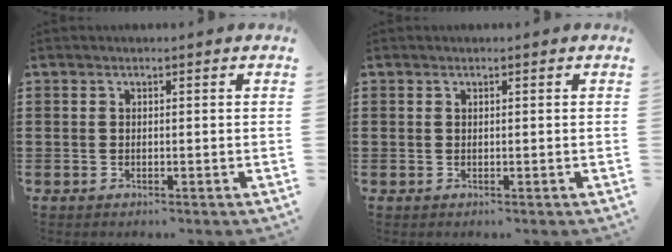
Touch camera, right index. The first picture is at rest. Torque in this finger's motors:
{"motor_torque": [0.14, 0.09, 0.01, 0.01]}